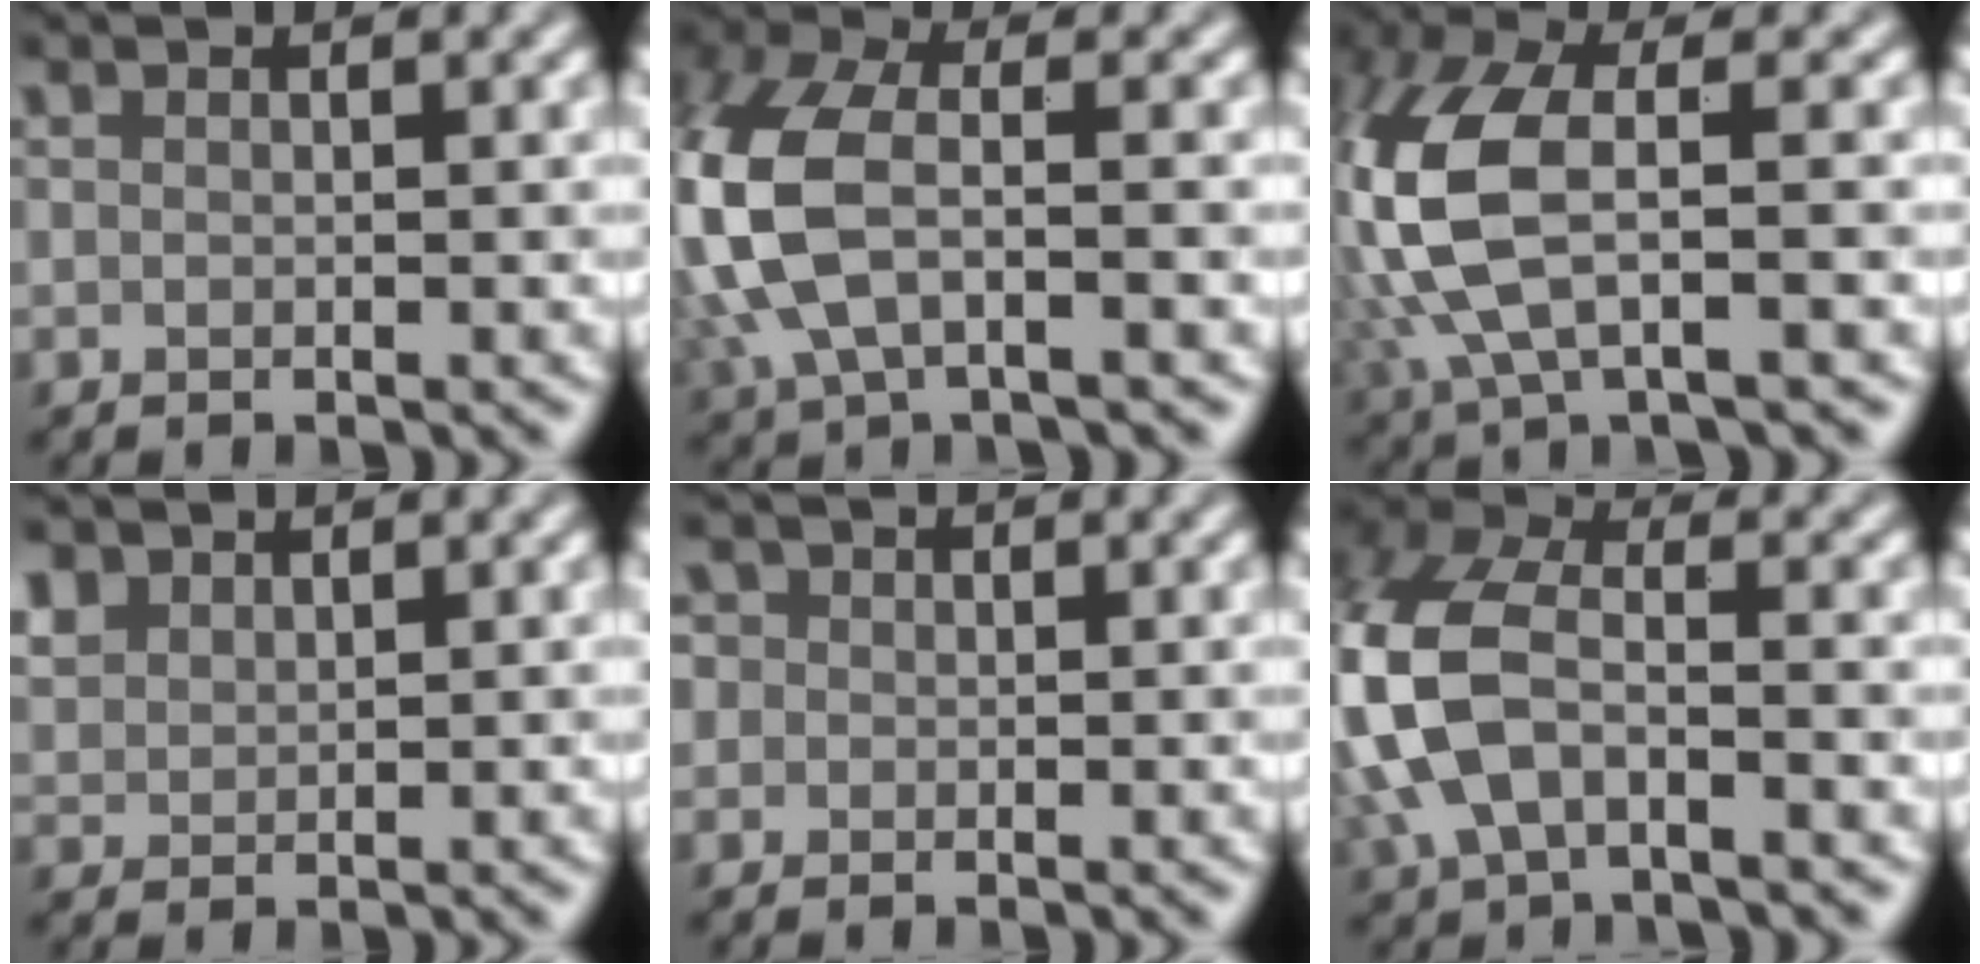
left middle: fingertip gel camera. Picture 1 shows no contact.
{"total": 8.2, "force": [-0.8, 4.2, 6.9], "torque": [-0.175, 0.008, -0.025]}
{"total": 8.5, "force": [-0.6, 3.2, 7.8], "torque": [-0.193, 0.017, -0.019]}
{"total": 2.1, "force": [1.6, 1.3, 0.6], "torque": [-0.019, 0.005, 0.035]}
{"total": 3.2, "force": [1.2, 2.7, 1.2], "torque": [-0.006, 0.021, -0.007]}
{"total": 8.4, "force": [-1.7, 4.9, 6.7], "torque": [-0.165, 0.007, -0.046]}